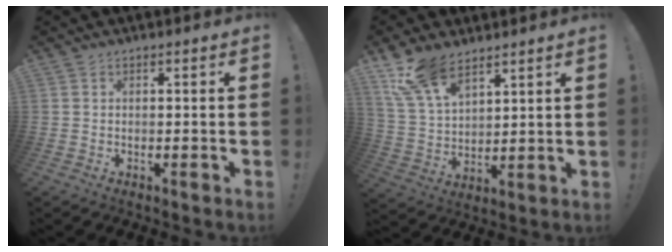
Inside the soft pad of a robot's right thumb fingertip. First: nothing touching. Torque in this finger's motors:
{"motor_torque": [1.61, 1.89, 1.17, 0.77, 0.11]}